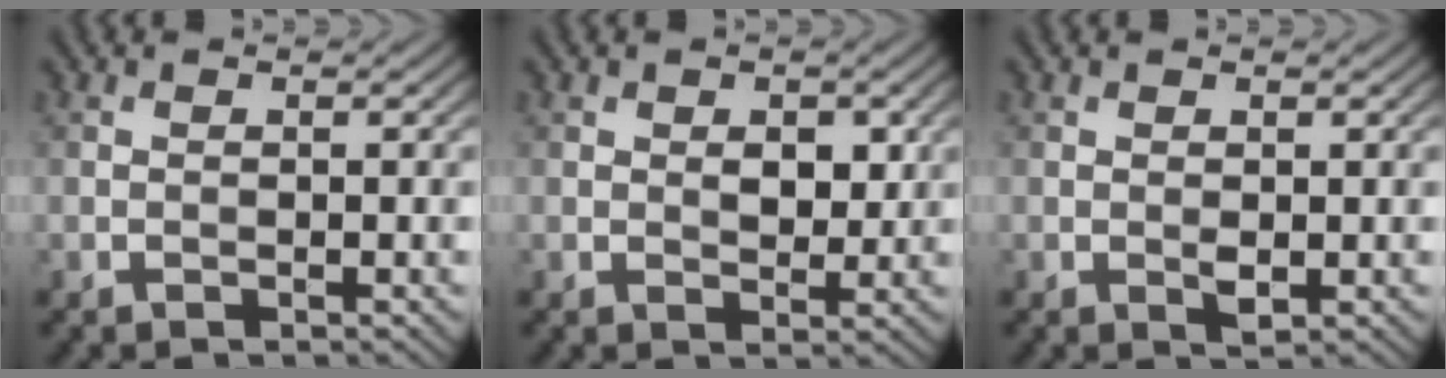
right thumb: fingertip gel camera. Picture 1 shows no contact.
{"total": 3.0, "force": [0.7, 1.8, 2.2], "torque": [-0.036, -0.005, 0.013]}
{"total": 1.1, "force": [0.1, 0.5, 0.9], "torque": [-0.017, -0.004, 0.001]}